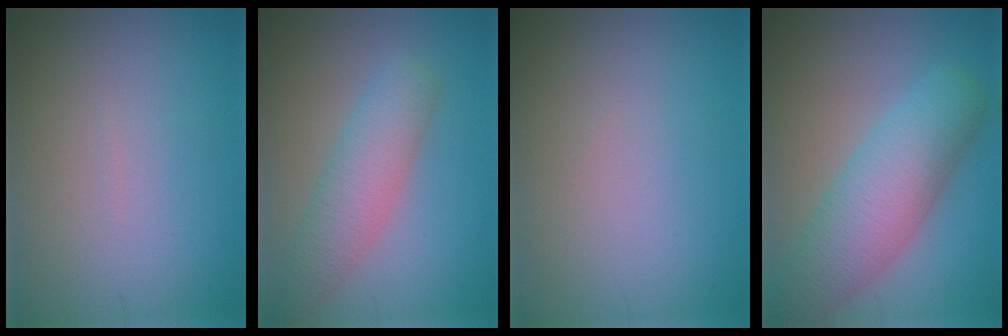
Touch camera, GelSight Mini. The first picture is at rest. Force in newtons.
{"total": 4.5, "press": 4.5, "slide": 0.2}
{"total": 0.0}
{"total": 7.4, "press": 7.4, "slide": 0.1}